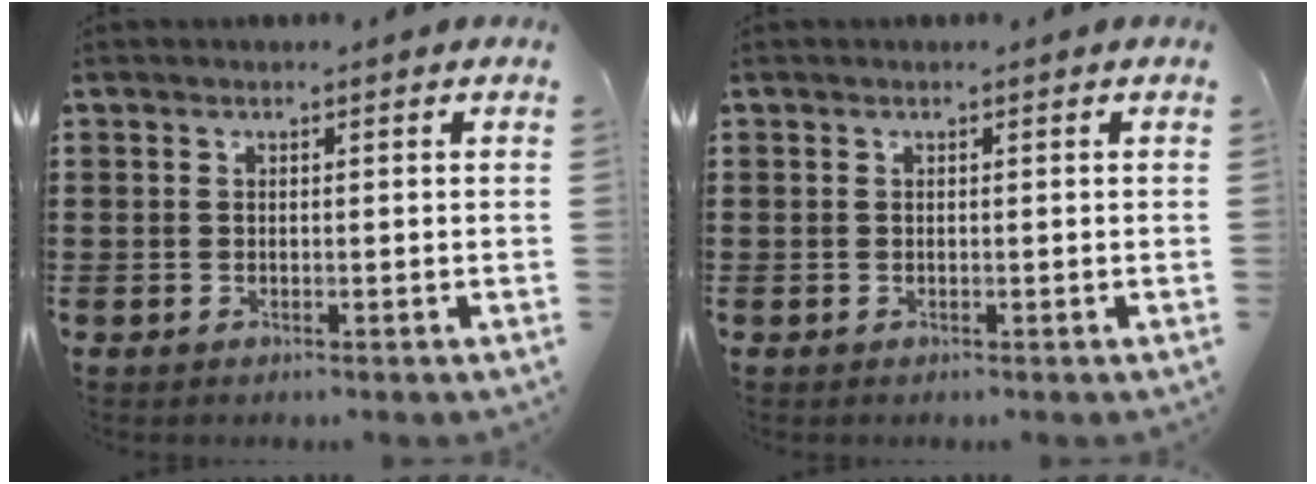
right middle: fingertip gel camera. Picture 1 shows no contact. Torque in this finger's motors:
{"motor_torque": [-2.14, 0.00, 0.06, -0.01]}